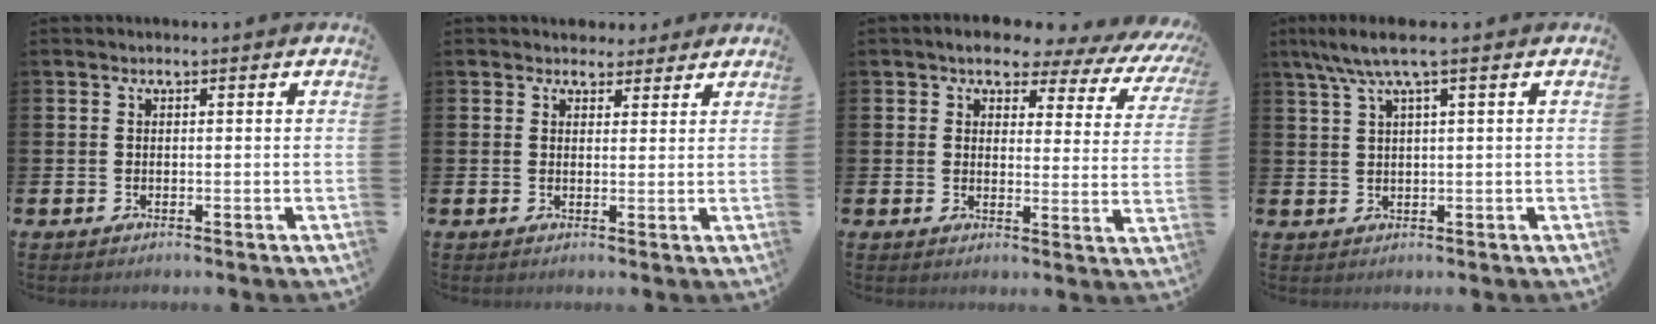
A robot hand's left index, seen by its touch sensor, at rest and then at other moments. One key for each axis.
{"total": 2.9, "fx": 2.5, "fy": 1.3, "fz": -0.1, "tx": 0.009, "ty": -0.009, "tz": 0.044}
{"total": 4.7, "fx": 3.9, "fy": 2.0, "fz": 1.7, "tx": -0.042, "ty": -0.033, "tz": 0.058}
{"total": 4.3, "fx": 2.3, "fy": 0.5, "fz": 3.6, "tx": -0.077, "ty": 0.002, "tz": 0.042}